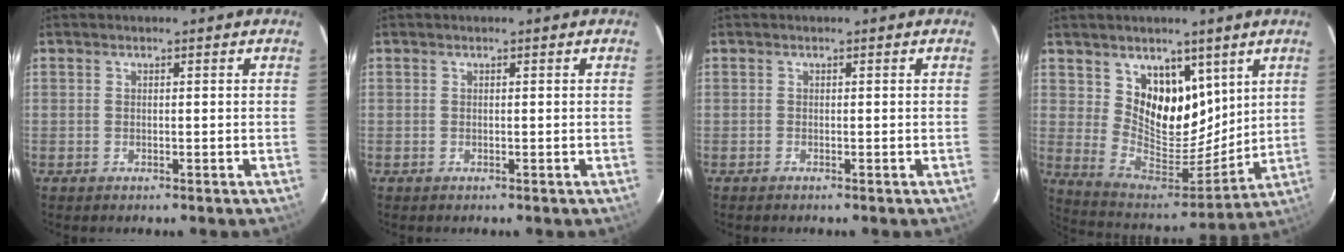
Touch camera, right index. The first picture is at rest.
{"total": 0.0}
{"total": 0.0}
{"total": 13.7, "force": [7.5, 9.3, 6.8], "torque": [-0.119, -0.029, 0.147]}